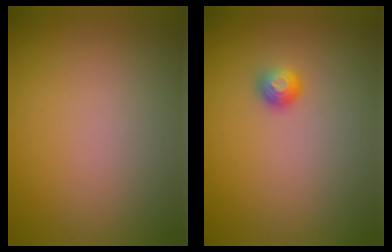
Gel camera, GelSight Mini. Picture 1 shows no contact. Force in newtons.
{"total": 1.3, "press": 1.0, "slide": 0.8}